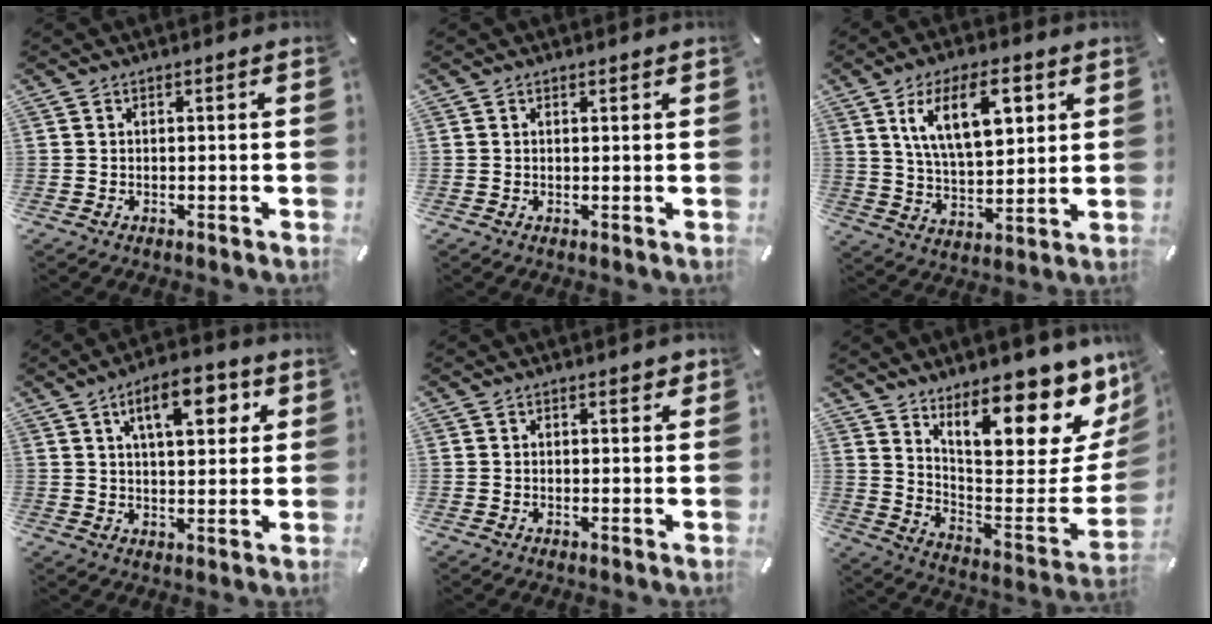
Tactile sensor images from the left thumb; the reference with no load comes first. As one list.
[{"total": 0.5, "force": [0.5, 0.2, 0.2], "torque": [-0.004, -0.001, 0.009]}, {"total": 15.1, "force": [7.0, 7.2, 11.2], "torque": [-0.204, -0.012, 0.118]}, {"total": 11.7, "force": [5.1, 5.2, 9.1], "torque": [-0.130, -0.008, 0.080]}, {"total": 1.3, "force": [0.7, 0.8, 0.8], "torque": [-0.001, -0.003, 0.008]}, {"total": 20.9, "force": [14.8, 7.1, 12.9], "torque": [-0.133, -0.134, 0.236]}]